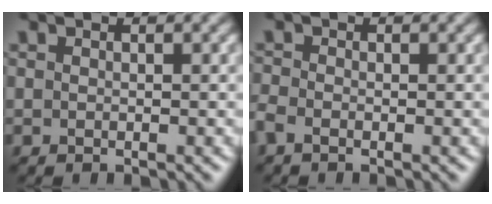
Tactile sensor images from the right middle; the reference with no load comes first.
{"total": 1.4, "force": [-0.9, 0.6, 0.8], "torque": [-0.023, -0.006, -0.027]}